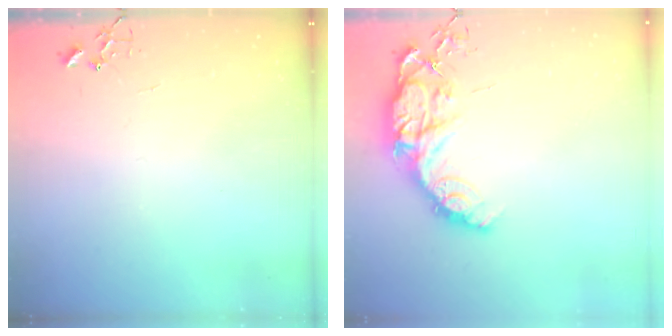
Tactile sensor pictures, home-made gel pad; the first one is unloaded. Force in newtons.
{"total": 14.3, "press": 14.3, "slide": 1.1}